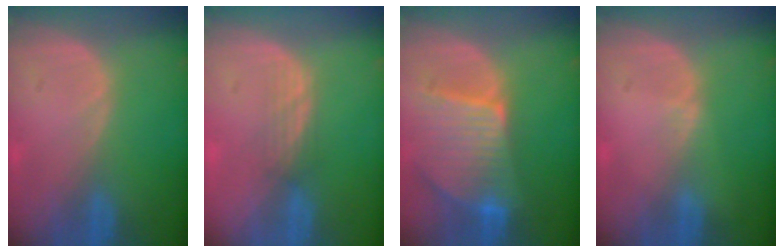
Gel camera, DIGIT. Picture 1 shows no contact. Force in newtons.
{"total": 2.1, "press": 2.1, "slide": 0.2}
{"total": 9.5, "press": 8.4, "slide": 4.5}
{"total": 0.5, "press": 0.5, "slide": 0.2}